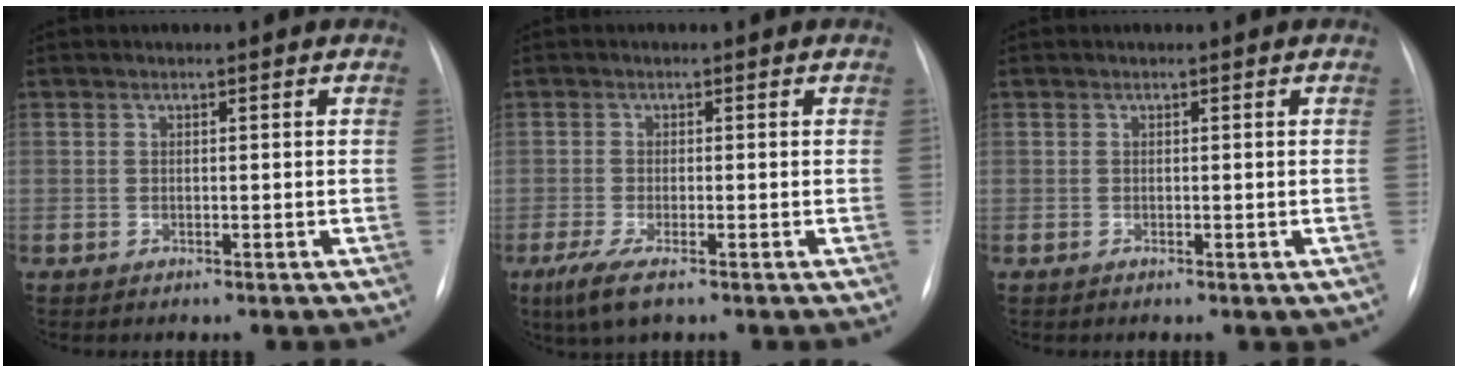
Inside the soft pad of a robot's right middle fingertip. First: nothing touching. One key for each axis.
{"total": 4.5, "fx": -2.7, "fy": 0.9, "fz": 3.5, "tx": -0.082, "ty": -0.016, "tz": -0.049}
{"total": 0.9, "fx": -0.5, "fy": 0.5, "fz": 0.6, "tx": -0.004, "ty": 0.001, "tz": -0.002}